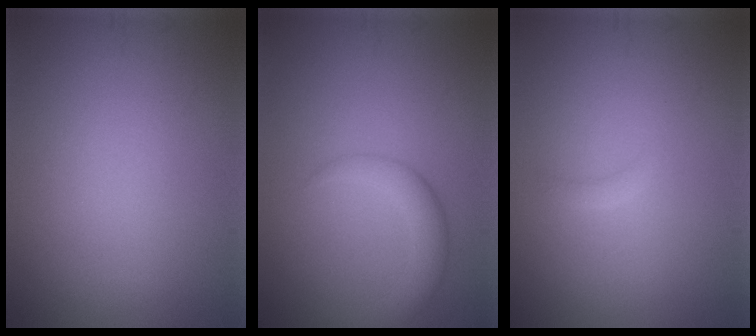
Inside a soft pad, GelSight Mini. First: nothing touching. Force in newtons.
{"total": 3.3, "press": 3.3, "slide": 0.3}
{"total": 0.8, "press": 0.7, "slide": 0.2}